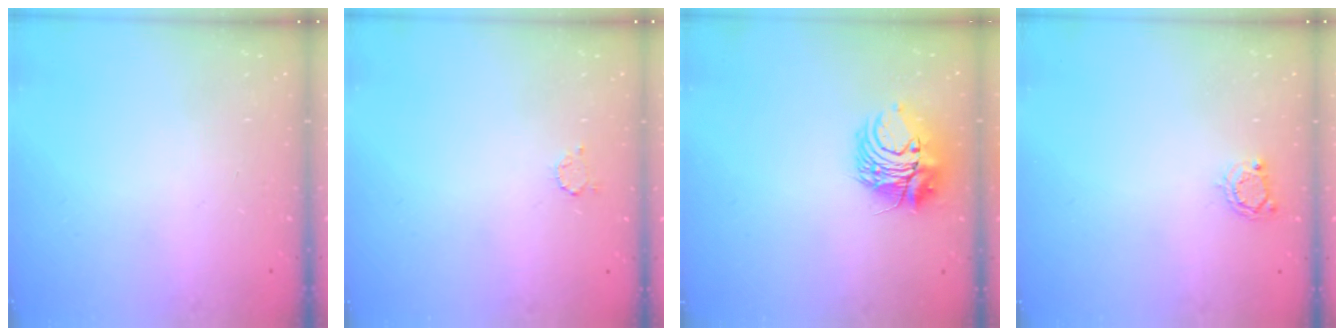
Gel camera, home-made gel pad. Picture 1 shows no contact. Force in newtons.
{"total": 2.3, "press": 2.3, "slide": 0.3}
{"total": 9.7, "press": 9.7, "slide": 0.5}
{"total": 3.0, "press": 3.0, "slide": 0.4}